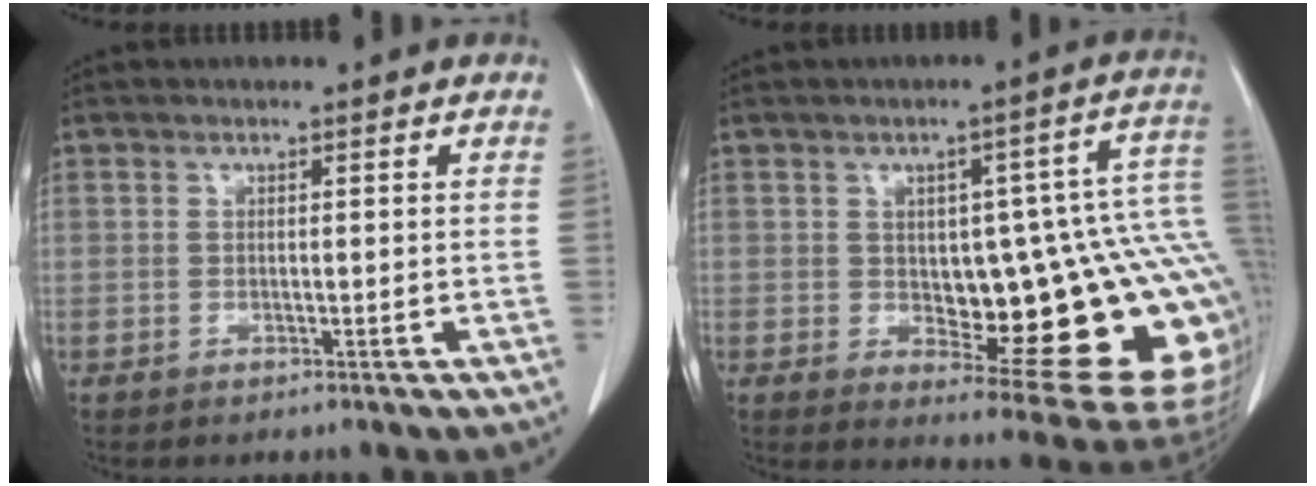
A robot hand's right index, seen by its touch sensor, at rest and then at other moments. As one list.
[{"total": 23.2, "force": [-1.0, 7.0, 22.2], "torque": [-0.185, 0.021, 0.008]}]